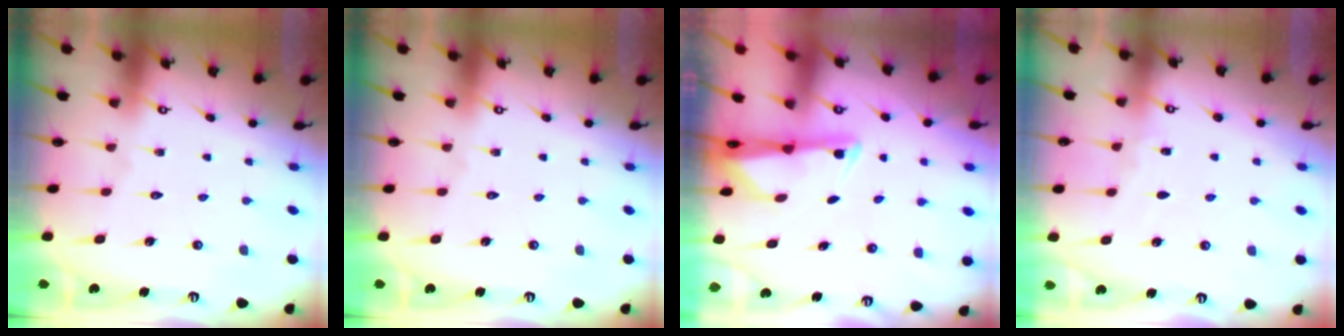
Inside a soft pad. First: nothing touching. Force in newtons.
{"total": 0.0}
{"total": 1.9, "press": 1.9, "slide": 0.3}
{"total": 2.4, "press": 2.4, "slide": 0.3}